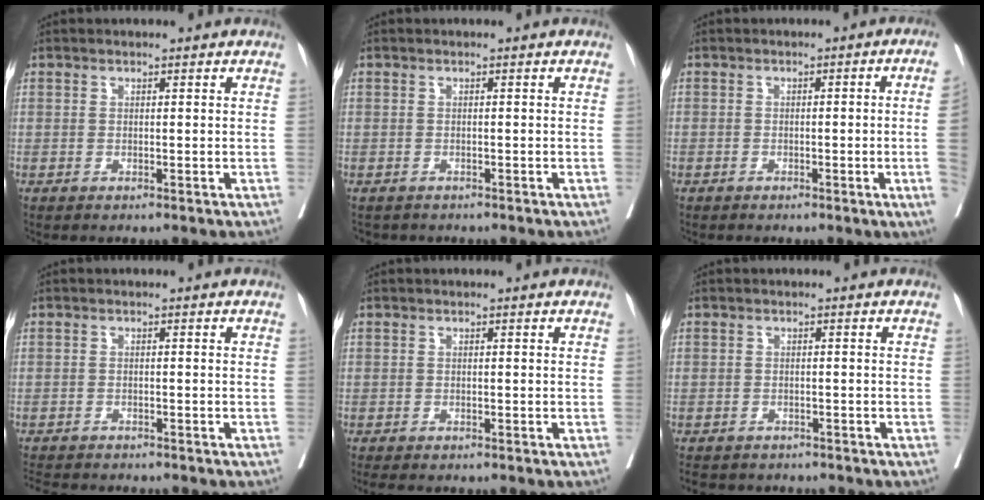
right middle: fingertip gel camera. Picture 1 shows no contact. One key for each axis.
{"total": 2.1, "fx": -1.8, "fy": 1.0, "fz": 0.2, "tx": -0.011, "ty": -0.002, "tz": -0.027}
{"total": 4.7, "fx": -1.0, "fy": -1.0, "fz": 4.5, "tx": -0.052, "ty": 0.000, "tz": -0.013}
{"total": 6.9, "fx": -6.3, "fy": 1.6, "fz": 2.4, "tx": -0.036, "ty": -0.006, "tz": -0.092}
{"total": 3.4, "fx": -2.9, "fy": 1.0, "fz": 1.5, "tx": -0.024, "ty": -0.010, "tz": -0.038}
{"total": 6.8, "fx": -6.1, "fy": 2.6, "fz": 1.7, "tx": -0.025, "ty": -0.002, "tz": -0.076}